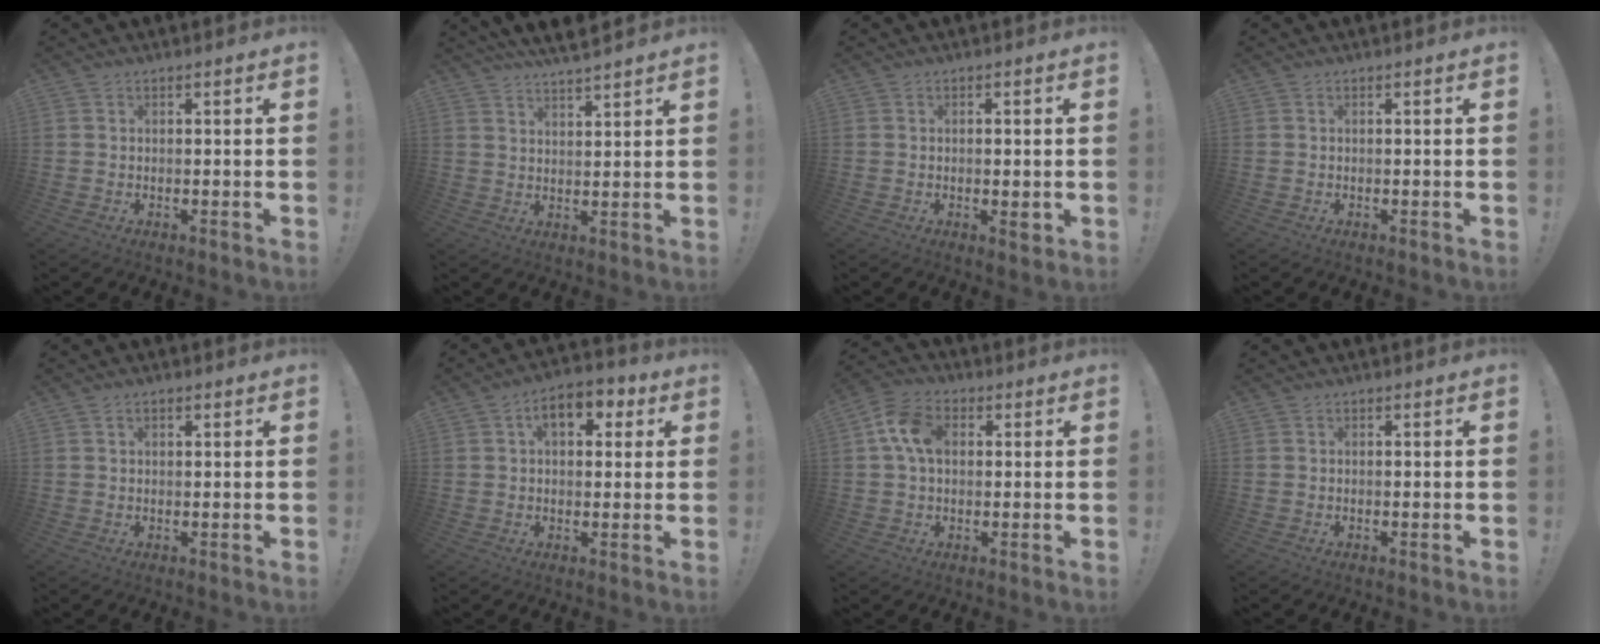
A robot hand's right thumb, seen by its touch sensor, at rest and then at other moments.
{"total": 5.7, "force": [5.2, 0.6, 2.3], "torque": [-0.039, -0.033, 0.094]}
{"total": 2.3, "force": [-0.6, 0.9, 2.0], "torque": [-0.019, -0.002, -0.011]}
{"total": 0.0}
{"total": 1.2, "force": [0.7, 0.7, 0.7], "torque": [-0.005, 0.000, 0.012]}
{"total": 8.9, "force": [3.6, 5.2, 6.4], "torque": [-0.080, -0.005, 0.058]}
{"total": 9.7, "force": [1.9, 6.7, 6.8], "torque": [-0.127, 0.010, 0.038]}
{"total": 0.0}